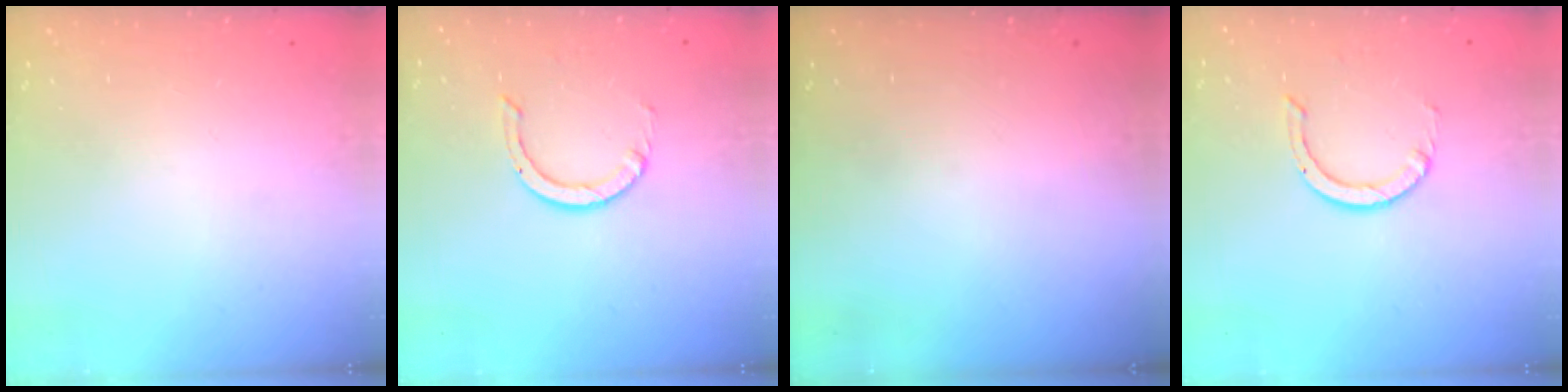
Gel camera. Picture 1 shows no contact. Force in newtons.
{"total": 2.8, "press": 2.8, "slide": 0.2}
{"total": 0.0}
{"total": 2.8, "press": 2.8, "slide": 0.2}